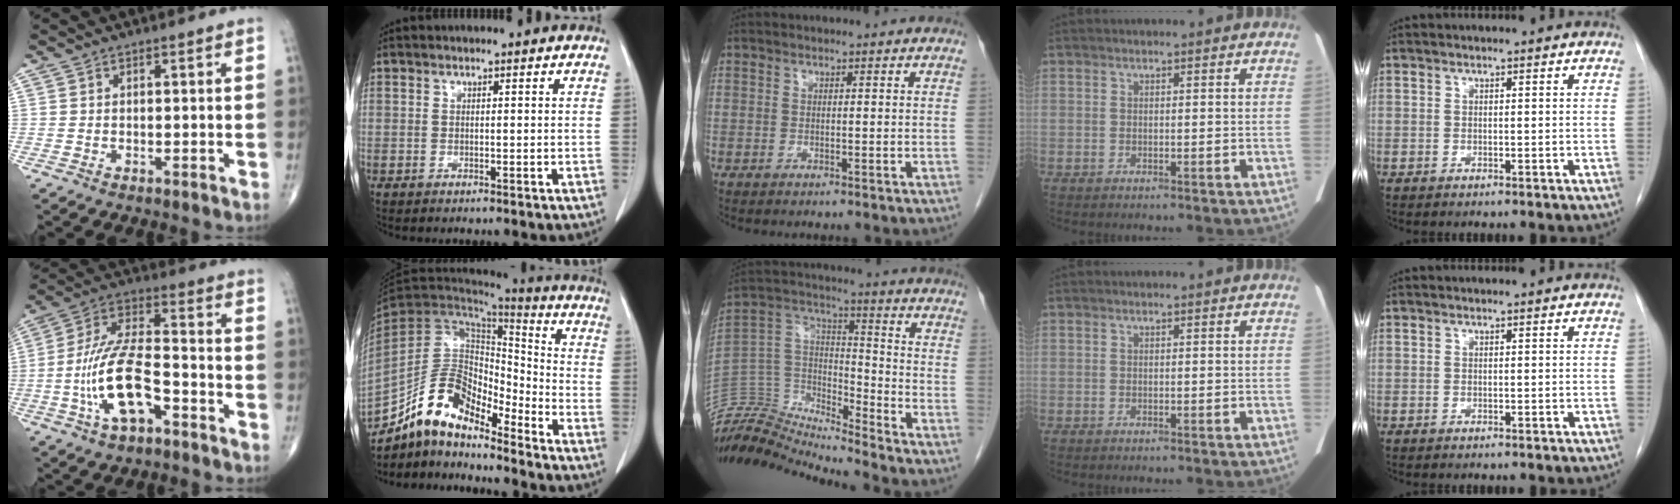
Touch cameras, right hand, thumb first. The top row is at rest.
{"thumb": {"total": 15.1, "force": [-5.4, 6.4, 12.6], "torque": [-0.249, 0.044, -0.097]}, "index": {"total": 12.9, "force": [-10.7, 4.9, 5.3], "torque": [-0.095, 0.044, -0.199]}, "middle": {"total": 13.7, "force": [-13.7, -0.4, 0.4], "torque": [-0.003, 0.063, -0.262]}}